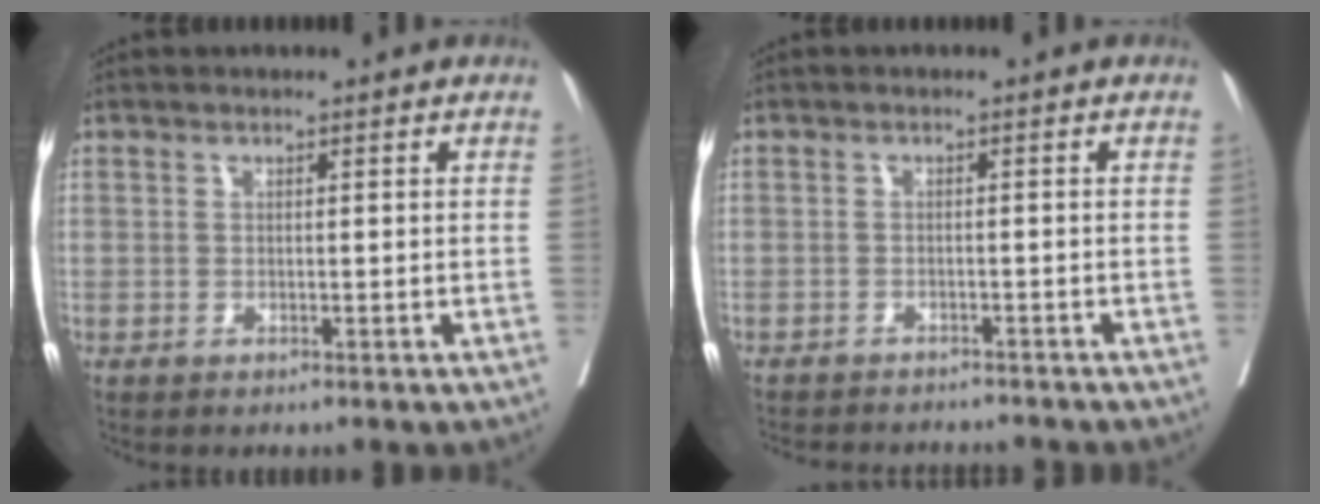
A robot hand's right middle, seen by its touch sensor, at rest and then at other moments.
{"total": 8.5, "force": [-8.0, 1.7, 2.2], "torque": [-0.030, -0.005, -0.102]}